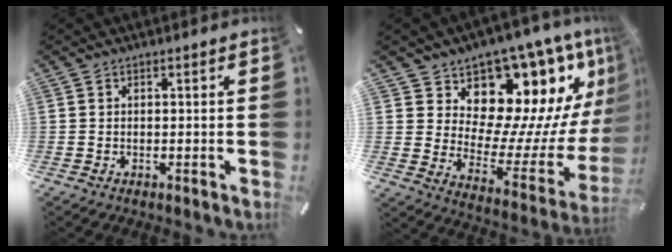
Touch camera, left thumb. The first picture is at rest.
{"total": 15.8, "force": [10.3, 9.5, 7.3], "torque": [-0.074, -0.122, 0.178]}